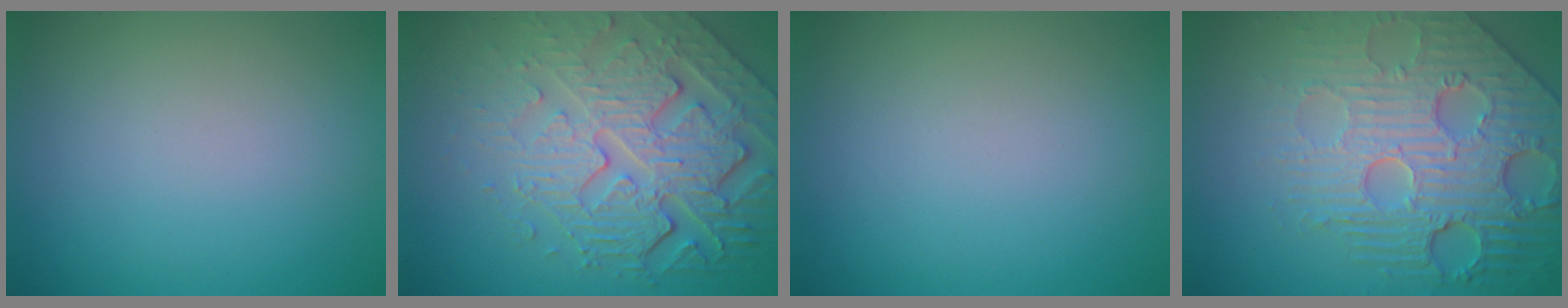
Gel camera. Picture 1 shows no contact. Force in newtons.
{"total": 8.3, "press": 5.8, "slide": 6.0}
{"total": 0.0}
{"total": 8.1, "press": 6.1, "slide": 5.4}